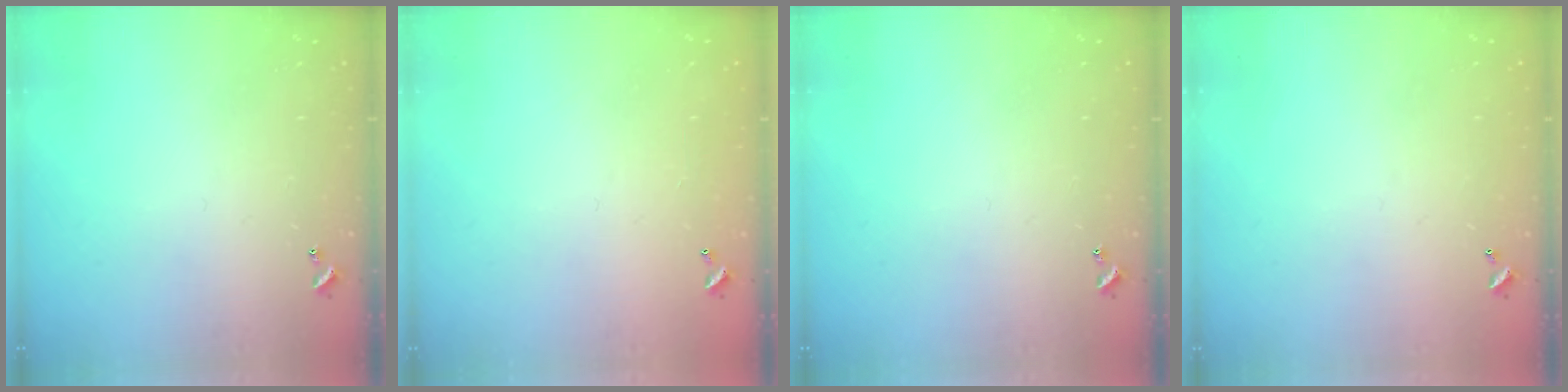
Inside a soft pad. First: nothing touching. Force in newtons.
{"total": 3.0, "press": 3.0, "slide": 0.1}
{"total": 0.0}
{"total": 2.8, "press": 2.8, "slide": 0.1}